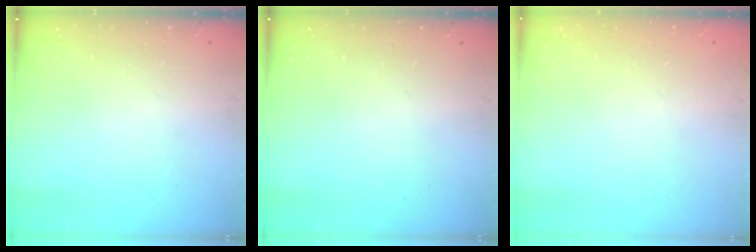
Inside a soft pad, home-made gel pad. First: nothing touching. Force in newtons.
{"total": 0.0}
{"total": 0.5, "press": 0.5, "slide": 0.1}